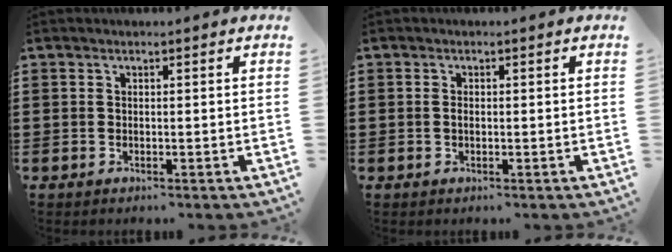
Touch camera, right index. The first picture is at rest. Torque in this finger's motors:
{"motor_torque": [0.38, 0.60, 0.19, 0.04]}